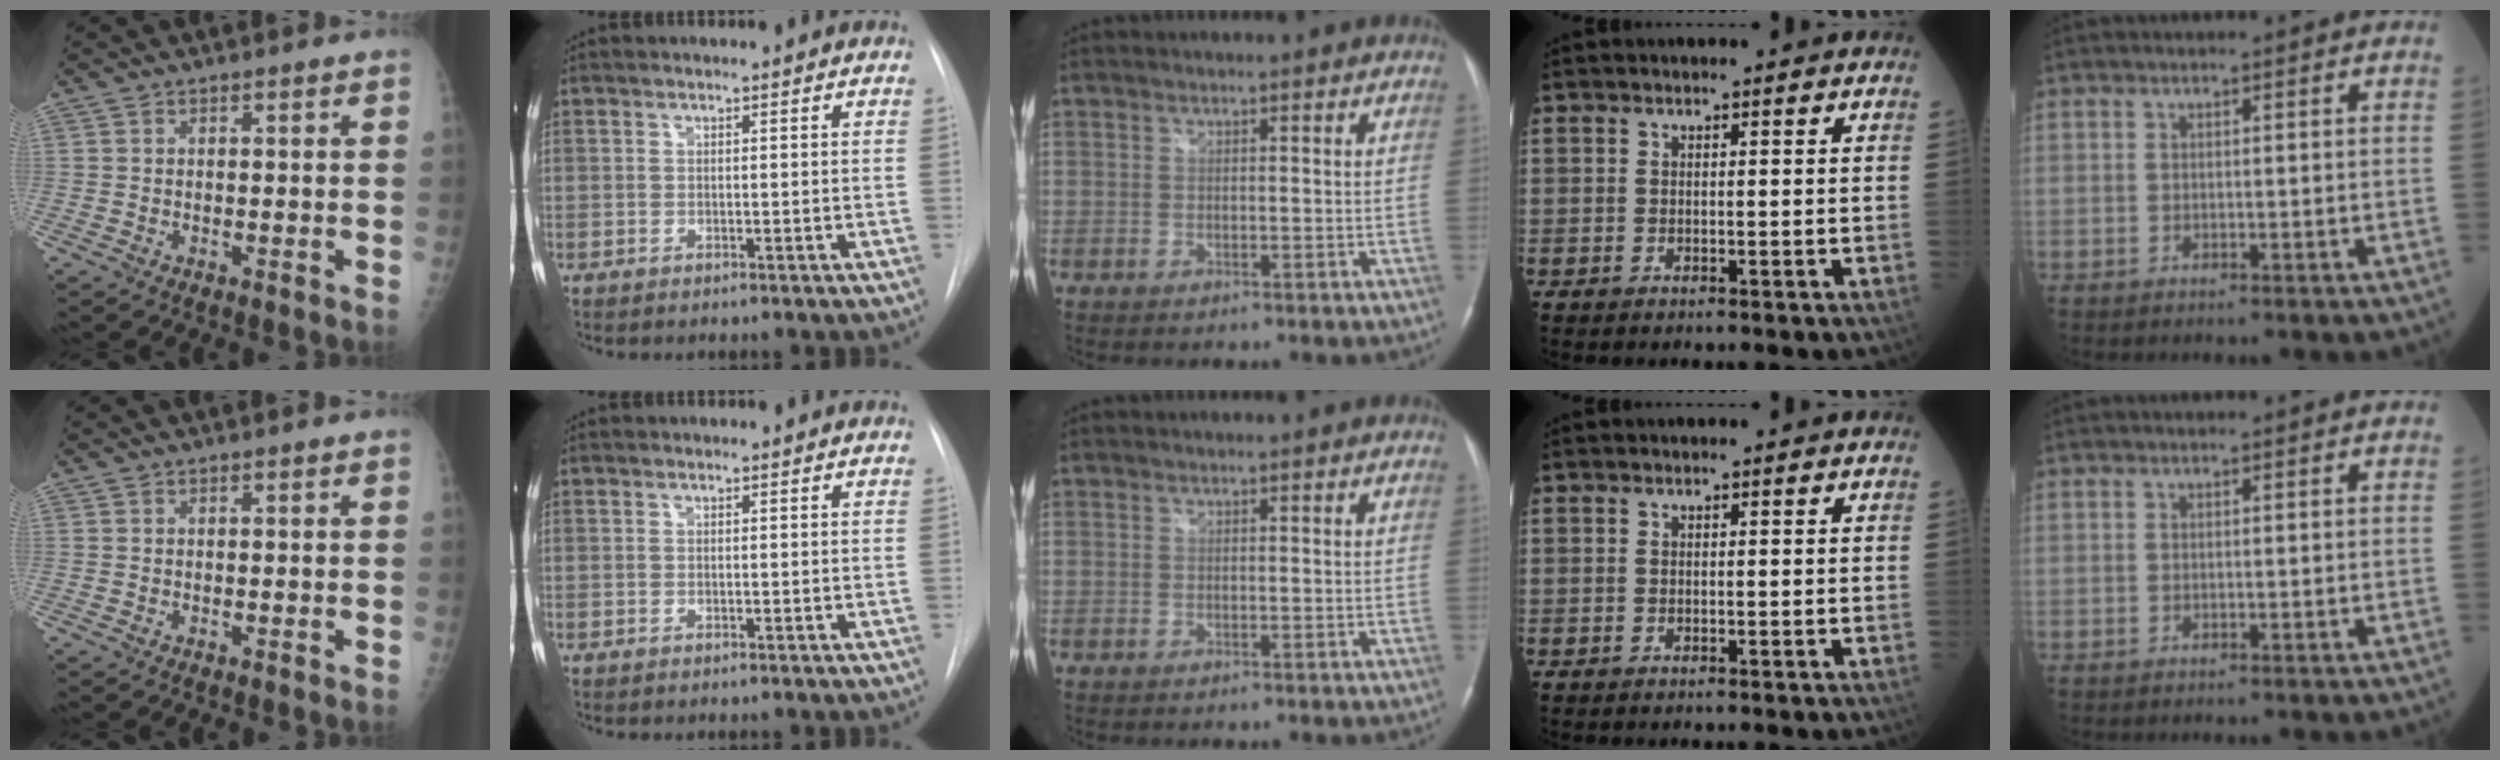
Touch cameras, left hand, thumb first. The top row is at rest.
{}